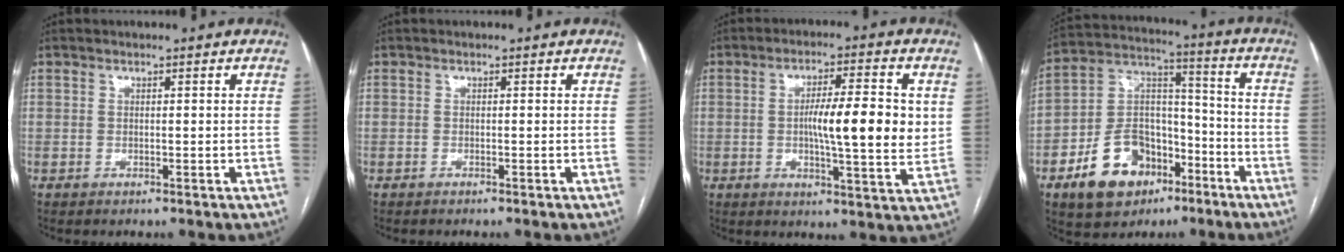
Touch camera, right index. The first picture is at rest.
{"total": 0.0}
{"total": 11.1, "force": [0.7, 1.6, 10.9], "torque": [-0.171, 0.001, 0.007]}
{"total": 14.8, "force": [-7.8, 9.7, 8.0], "torque": [-0.159, 0.030, -0.128]}